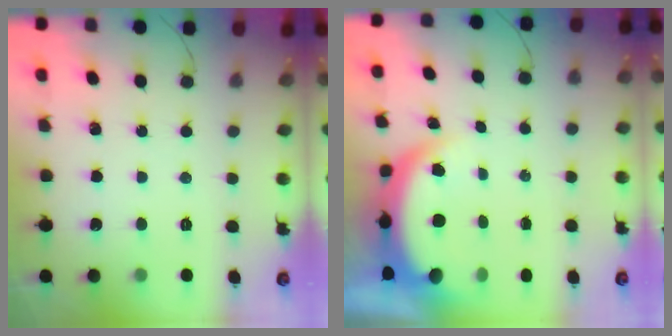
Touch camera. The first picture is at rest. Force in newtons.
{"total": 6.0, "press": 6.0, "slide": 0.9}